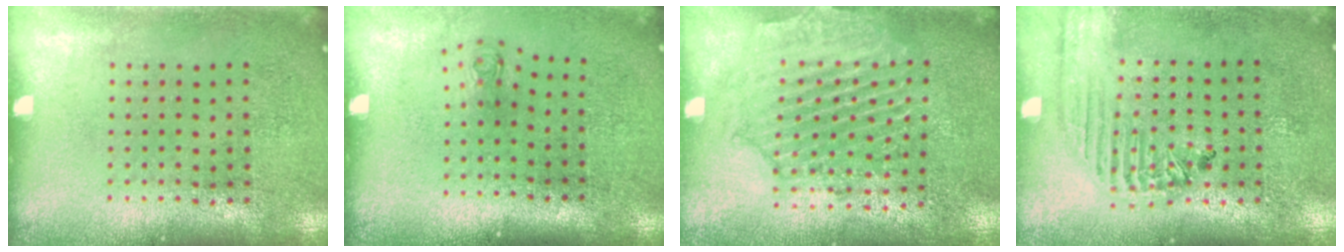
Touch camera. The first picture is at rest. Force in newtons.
{"total": 0.7, "press": 0.3, "slide": 0.7}
{"total": 2.0, "press": 1.9, "slide": 0.5}
{"total": 1.8, "press": 1.6, "slide": 0.7}